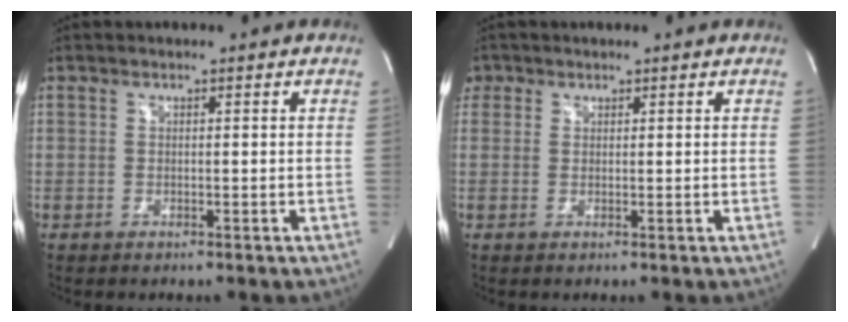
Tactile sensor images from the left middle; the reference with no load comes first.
{"total": 2.5, "force": [1.1, 2.2, 0.3], "torque": [0.001, 0.013, 0.020]}